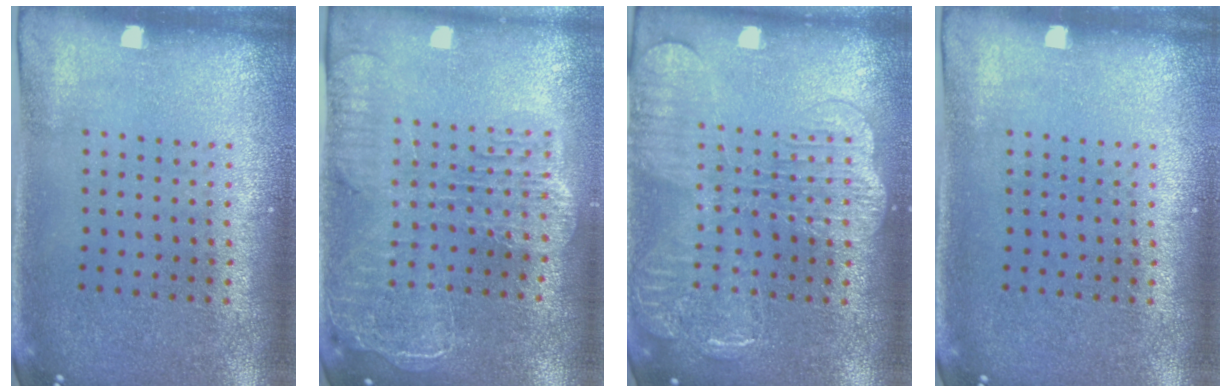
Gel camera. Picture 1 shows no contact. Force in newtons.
{"total": 2.3, "press": 2.0, "slide": 1.1}
{"total": 2.4, "press": 2.3, "slide": 0.5}
{"total": 0.0}